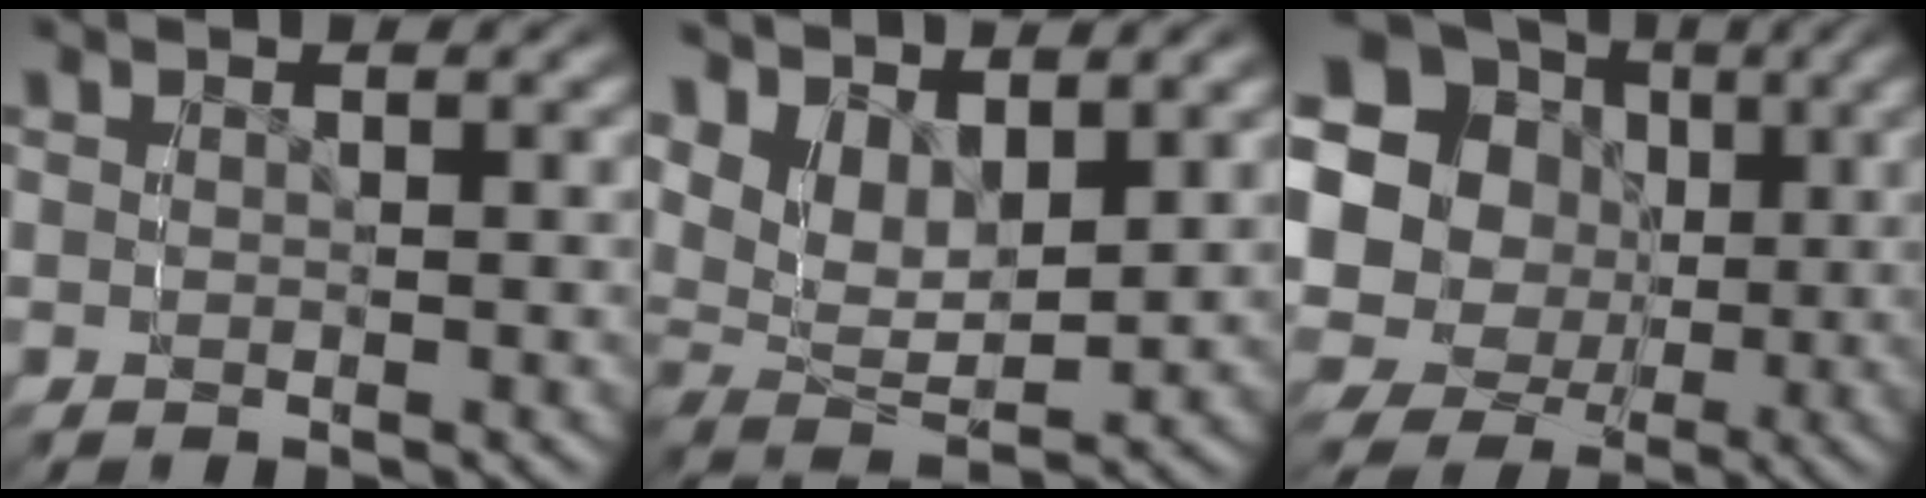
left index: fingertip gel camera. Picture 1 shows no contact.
{"total": 8.0, "force": [2.7, 5.8, 4.8], "torque": [-0.110, -0.011, 0.043]}
{"total": 17.2, "force": [2.0, 15.0, 8.1], "torque": [-0.180, -0.027, 0.025]}